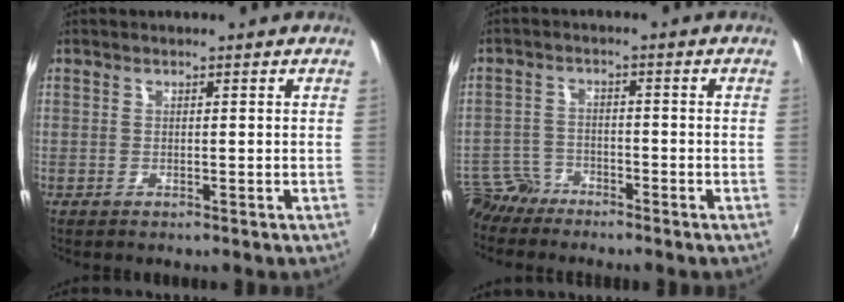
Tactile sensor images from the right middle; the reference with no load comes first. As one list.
[{"total": 5.4, "force": [-4.8, 2.5, 0.5], "torque": [-0.018, 0.006, -0.096]}]